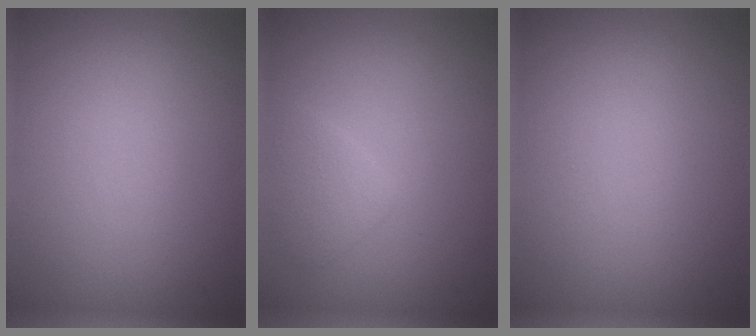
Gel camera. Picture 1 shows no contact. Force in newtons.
{"total": 1.5, "press": 1.5, "slide": 0.1}
{"total": 0.0}